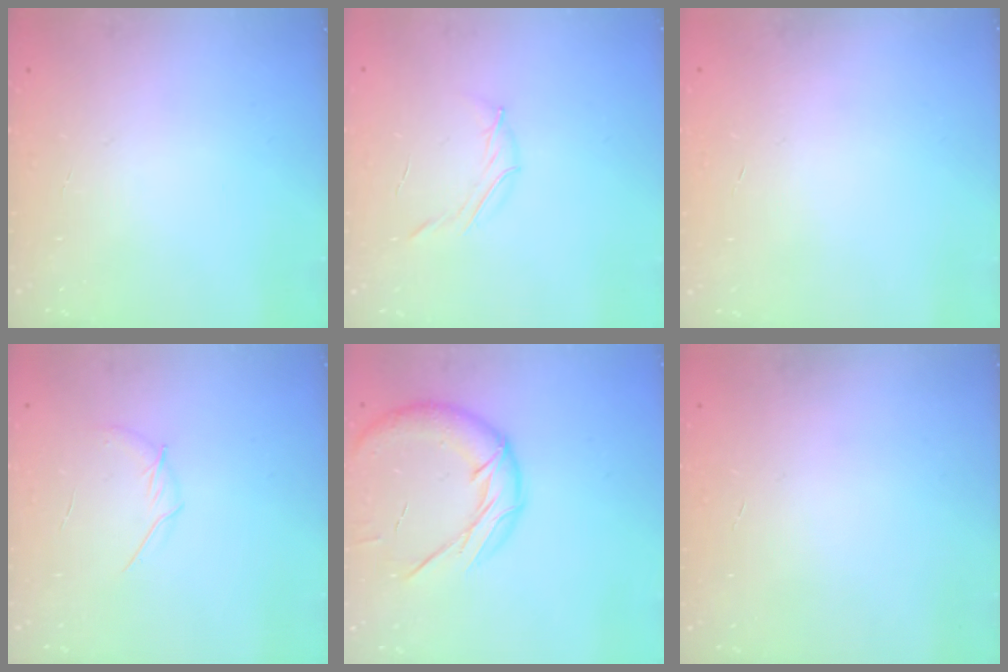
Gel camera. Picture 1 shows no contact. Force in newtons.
{"total": 3.8, "press": 3.7, "slide": 1.0}
{"total": 0.0}
{"total": 5.4, "press": 5.2, "slide": 1.4}
{"total": 15.5, "press": 15.3, "slide": 2.4}
{"total": 0.0}